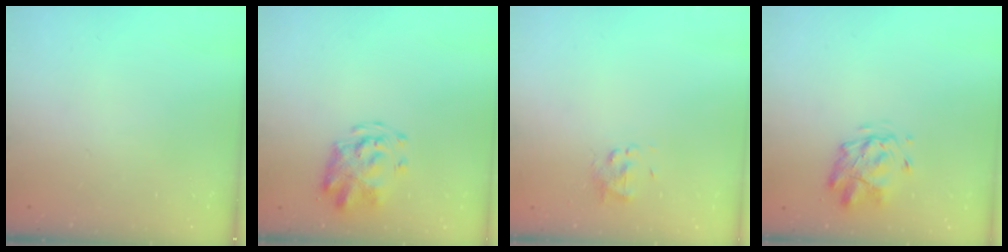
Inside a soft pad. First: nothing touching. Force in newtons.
{"total": 5.0, "press": 4.8, "slide": 1.2}
{"total": 2.8, "press": 2.7, "slide": 0.7}
{"total": 2.9, "press": 2.5, "slide": 1.5}